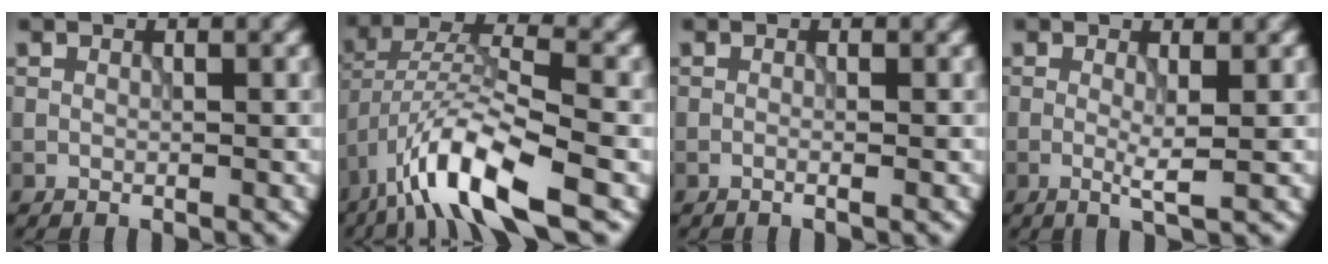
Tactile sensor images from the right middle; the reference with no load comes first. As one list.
[{"total": 9.4, "force": [-5.1, 2.5, 7.5], "torque": [-0.130, 0.009, -0.101]}, {"total": 0.8, "force": [-0.2, 0.2, 0.7], "torque": [-0.012, -0.006, -0.010]}, {"total": 2.0, "force": [-0.1, 0.1, 2.0], "torque": [-0.041, -0.007, -0.004]}]